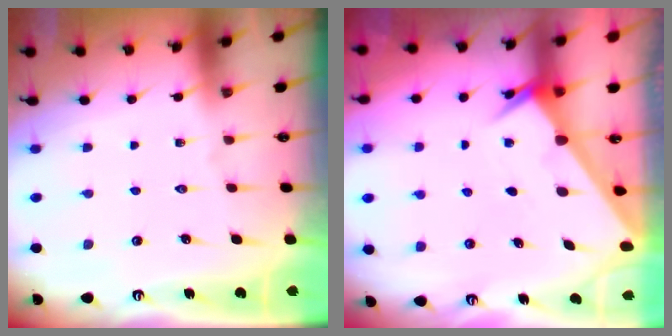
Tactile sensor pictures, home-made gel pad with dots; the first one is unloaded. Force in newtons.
{"total": 2.0, "press": 2.0, "slide": 0.1}